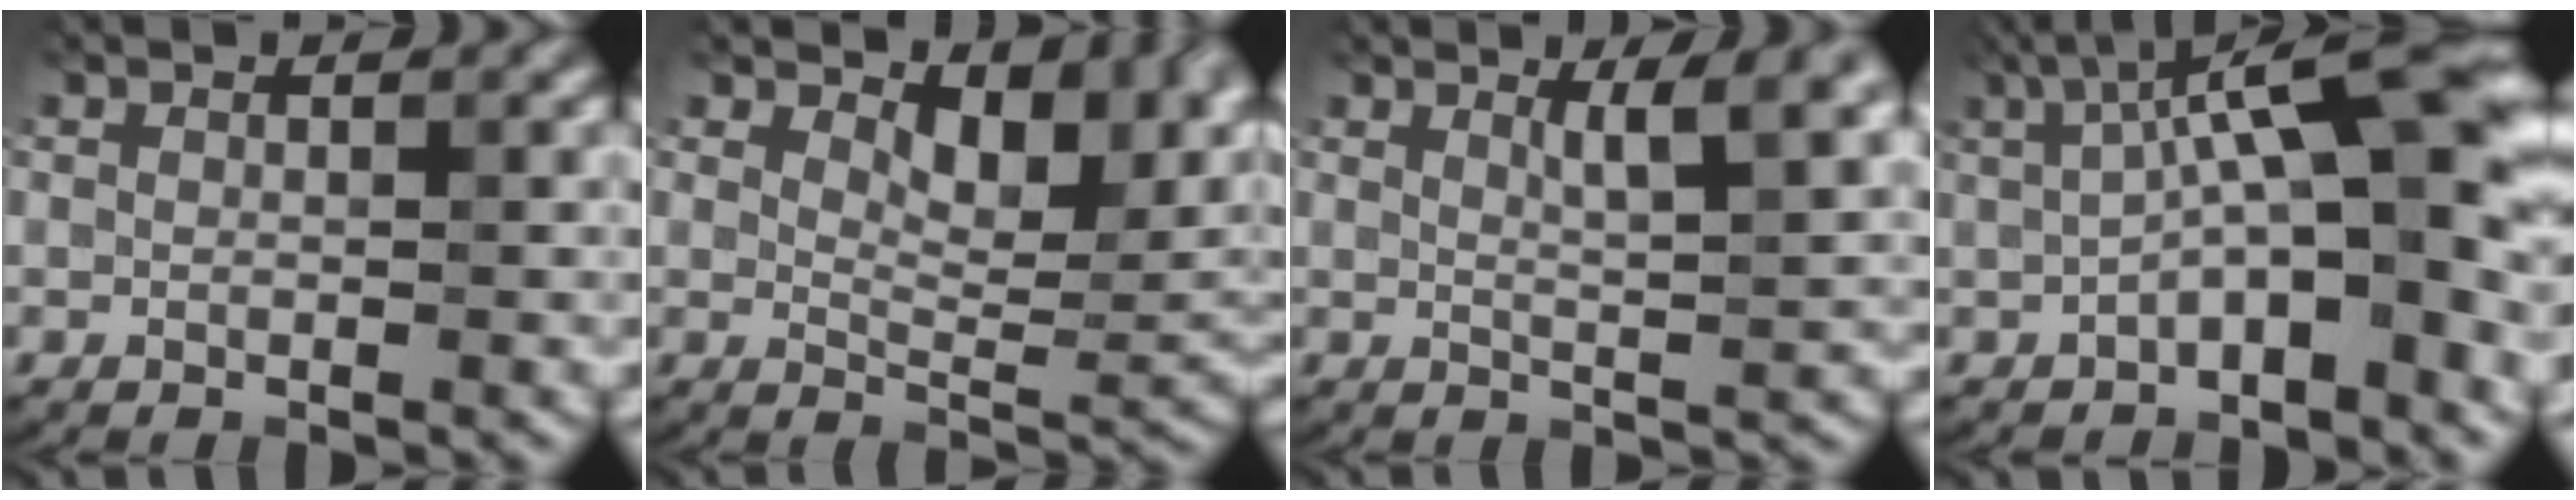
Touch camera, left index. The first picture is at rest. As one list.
[{"total": 6.5, "force": [3.5, 3.0, 4.6], "torque": [-0.080, 0.000, 0.087]}, {"total": 2.3, "force": [1.1, -0.3, 2.0], "torque": [-0.040, 0.001, 0.044]}, {"total": 9.8, "force": [0.0, 2.2, 9.5], "torque": [-0.142, 0.032, 0.021]}]